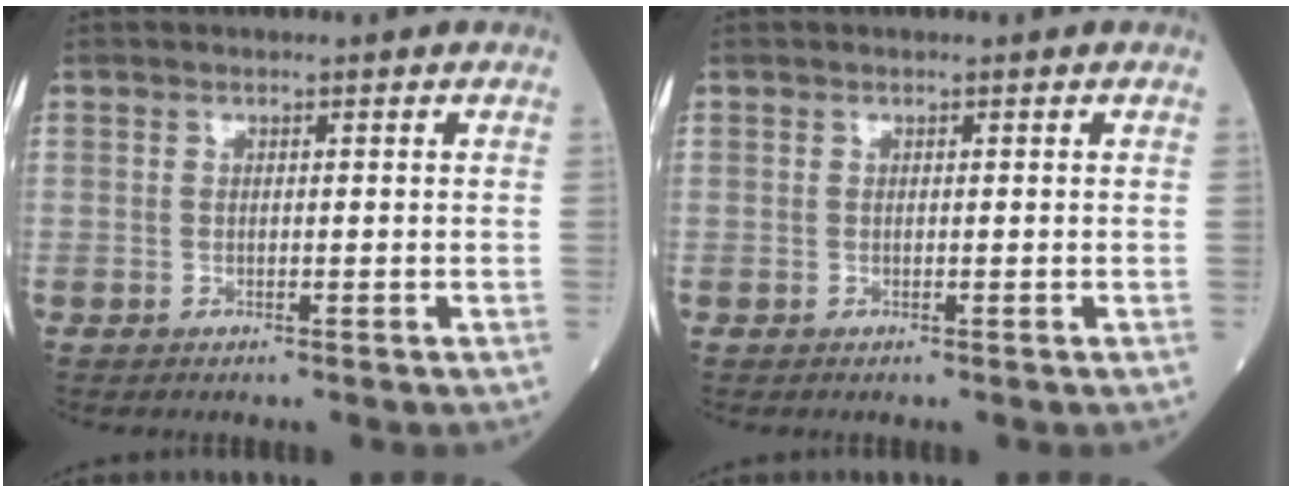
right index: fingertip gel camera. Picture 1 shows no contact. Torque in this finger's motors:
{"motor_torque": [0.28, 0.01, 0.04, 0.01]}